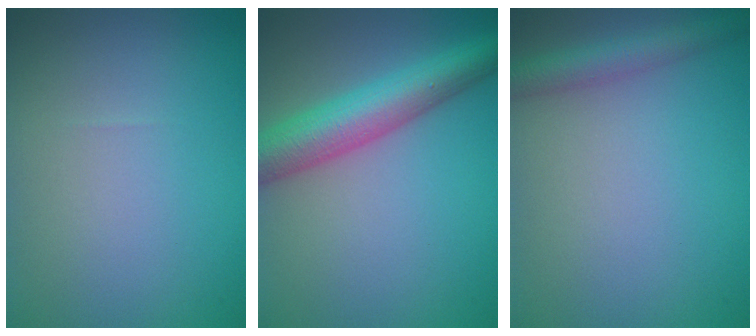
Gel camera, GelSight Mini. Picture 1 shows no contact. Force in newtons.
{"total": 6.5, "press": 6.5, "slide": 0.2}
{"total": 2.9, "press": 2.9, "slide": 0.1}